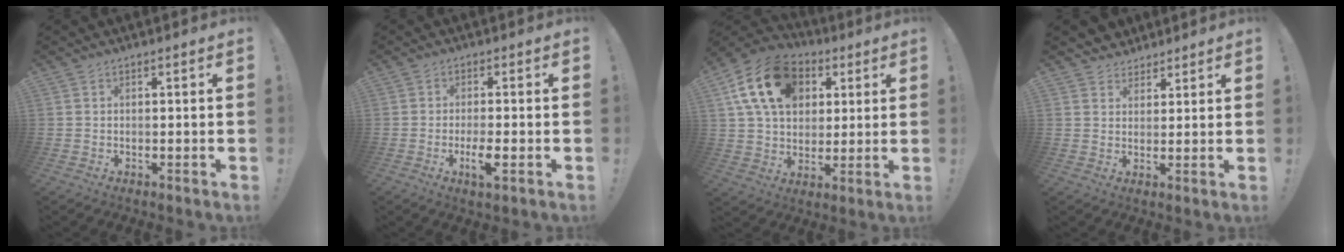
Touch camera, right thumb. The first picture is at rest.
{"total": 5.3, "force": [-2.1, 0.9, 4.8], "torque": [-0.091, -0.004, -0.035]}
{"total": 19.6, "force": [7.2, 14.1, 11.7], "torque": [-0.192, -0.012, 0.137]}
{"total": 4.3, "force": [3.2, 2.8, -0.3], "torque": [-0.002, -0.022, 0.062]}